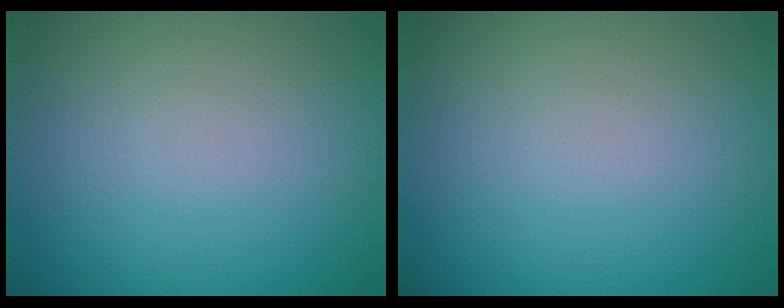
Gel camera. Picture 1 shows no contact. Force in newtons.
{"total": 0.0}